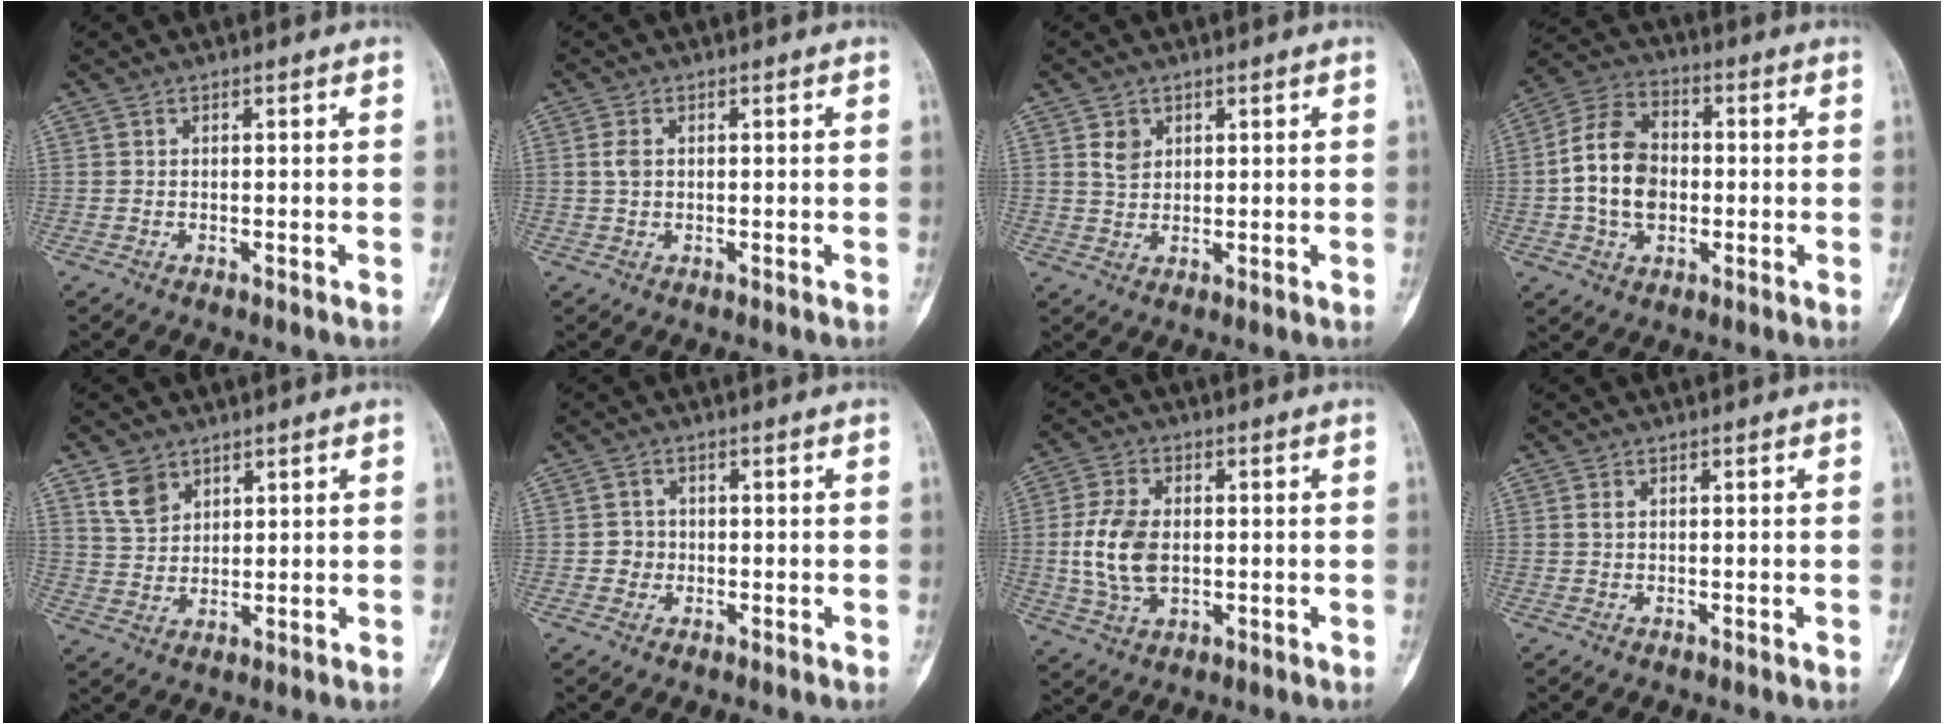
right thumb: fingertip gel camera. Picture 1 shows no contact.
{"total": 2.1, "force": [0.3, 1.4, 1.5], "torque": [-0.035, 0.002, 0.007]}
{"total": 3.5, "force": [1.5, 2.7, 1.6], "torque": [-0.014, -0.010, 0.031]}
{"total": 12.6, "force": [-0.8, 9.1, 8.8], "torque": [-0.142, 0.024, -0.023]}
{"total": 5.7, "force": [3.5, 3.9, 2.2], "torque": [-0.025, -0.018, 0.076]}
{"total": 2.3, "force": [-0.3, 2.3, 0.5], "torque": [0.011, 0.008, -0.009]}
{"total": 10.4, "force": [-0.1, 6.7, 7.9], "torque": [-0.155, 0.002, 0.002]}
{"total": 0.7, "force": [0.2, 0.4, 0.5], "torque": [-0.014, 0.004, 0.004]}